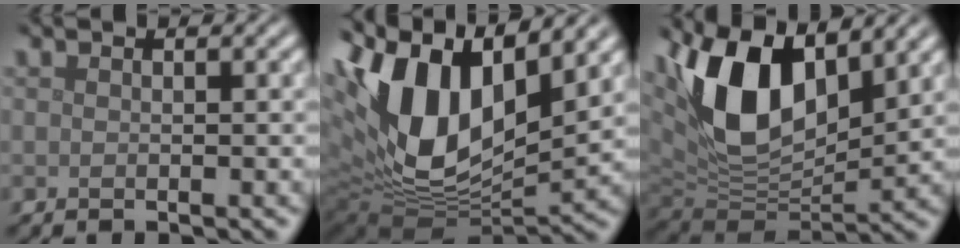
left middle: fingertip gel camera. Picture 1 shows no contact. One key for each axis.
{"total": 15.6, "fx": 5.3, "fy": 8.2, "fz": 12.2, "tx": -0.249, "ty": 0.010, "tz": 0.094}
{"total": 11.6, "fx": 4.8, "fy": 6.1, "fz": 8.6, "tx": -0.174, "ty": 0.001, "tz": 0.086}